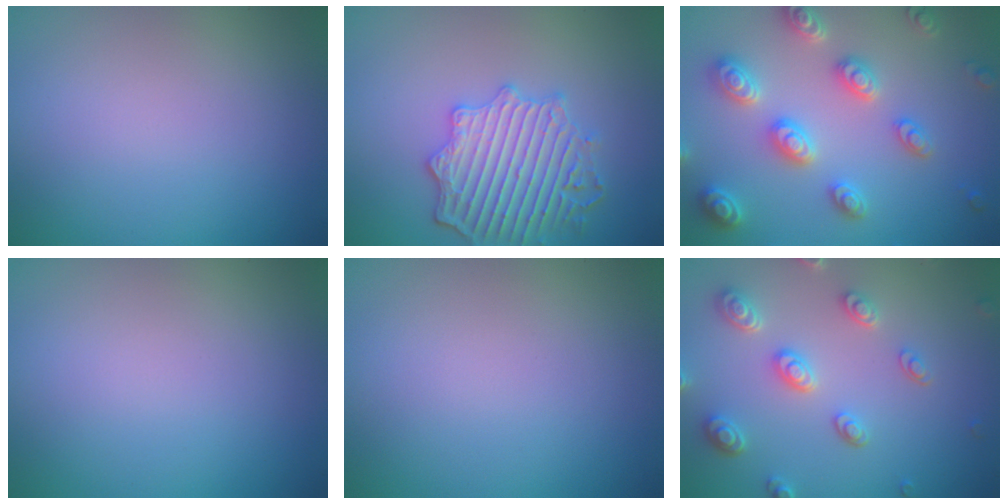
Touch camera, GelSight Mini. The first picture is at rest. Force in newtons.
{"total": 5.1, "press": 4.6, "slide": 2.3}
{"total": 5.2, "press": 5.0, "slide": 1.3}
{"total": 0.0}
{"total": 0.0}
{"total": 4.5, "press": 3.6, "slide": 2.6}